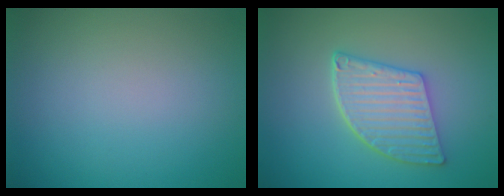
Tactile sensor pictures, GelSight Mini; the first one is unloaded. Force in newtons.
{"total": 5.2, "press": 4.2, "slide": 3.0}